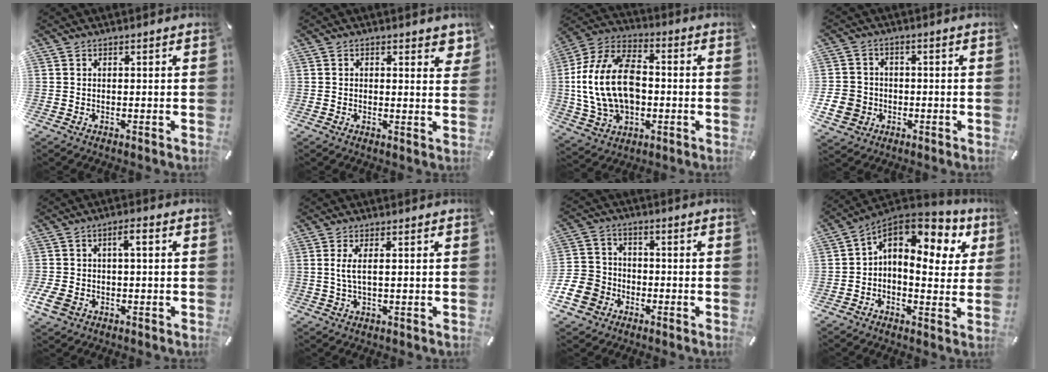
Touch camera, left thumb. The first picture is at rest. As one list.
[{"total": 2.7, "force": [1.0, 1.5, 2.0], "torque": [-0.017, -0.005, 0.012]}, {"total": 18.2, "force": [-1.0, 12.8, 12.9], "torque": [-0.283, 0.009, -0.021]}, {"total": 7.6, "force": [-2.0, 6.9, 2.6], "torque": [-0.059, 0.009, -0.036]}, {"total": 6.6, "force": [-1.3, 4.0, 5.1], "torque": [-0.107, 0.008, -0.025]}, {"total": 3.7, "force": [0.5, 1.0, 3.5], "torque": [-0.076, -0.003, 0.005]}, {"total": 9.5, "force": [-4.0, 8.1, 2.9], "torque": [-0.077, 0.032, -0.076]}, {"total": 13.3, "force": [5.5, 7.7, 9.4], "torque": [-0.163, -0.034, 0.095]}]